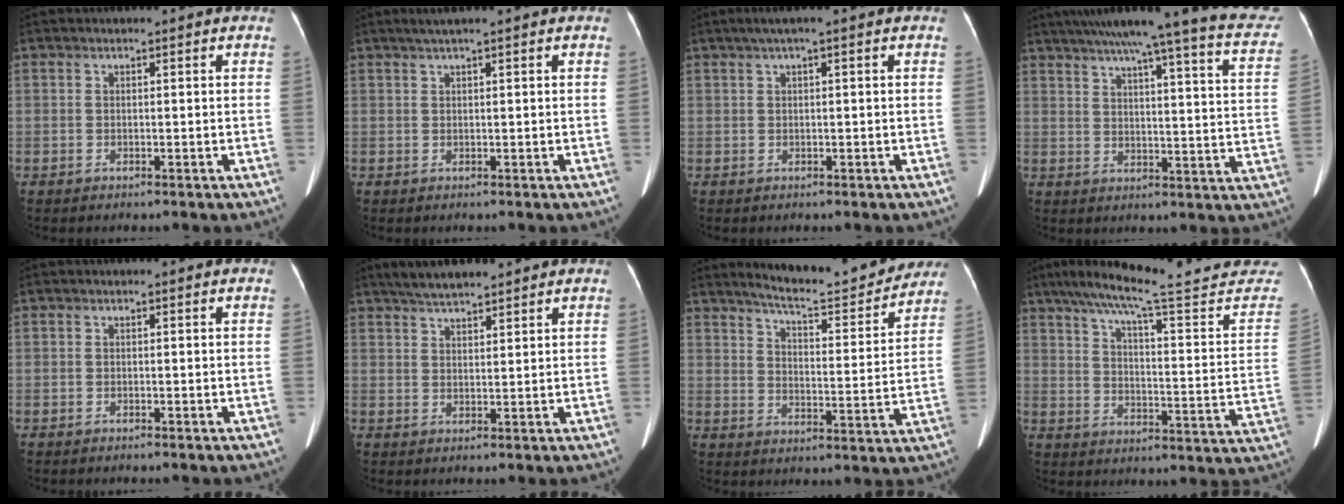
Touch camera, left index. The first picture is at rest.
{"total": 2.3, "force": [1.6, -0.4, 1.6], "torque": [-0.034, 0.012, 0.035]}
{"total": 2.8, "force": [1.5, -0.2, 2.3], "torque": [-0.051, 0.018, 0.030]}
{"total": 26.3, "force": [22.0, 1.5, 14.3], "torque": [-0.205, -0.029, 0.267]}
{"total": 0.0}
{"total": 6.3, "force": [5.4, 0.9, 3.1], "torque": [-0.054, 0.023, 0.097]}
{"total": 15.7, "force": [14.6, 1.5, 5.5], "torque": [-0.081, -0.024, 0.197]}
{"total": 28.8, "force": [25.7, 1.6, 12.9], "torque": [-0.194, -0.076, 0.323]}